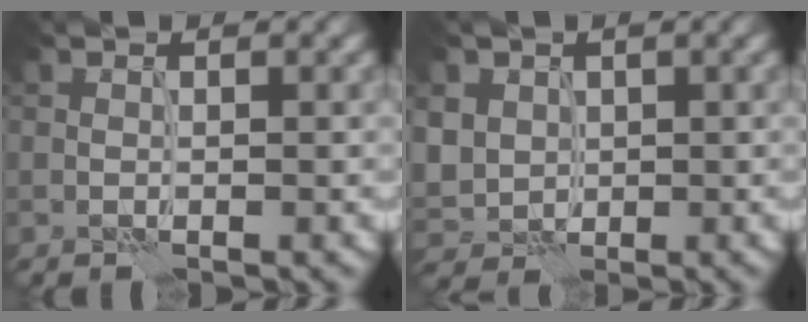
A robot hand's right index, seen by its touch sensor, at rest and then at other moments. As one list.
[{"total": 3.3, "force": [1.0, 3.0, 1.0], "torque": [-0.042, 0.001, 0.023]}]